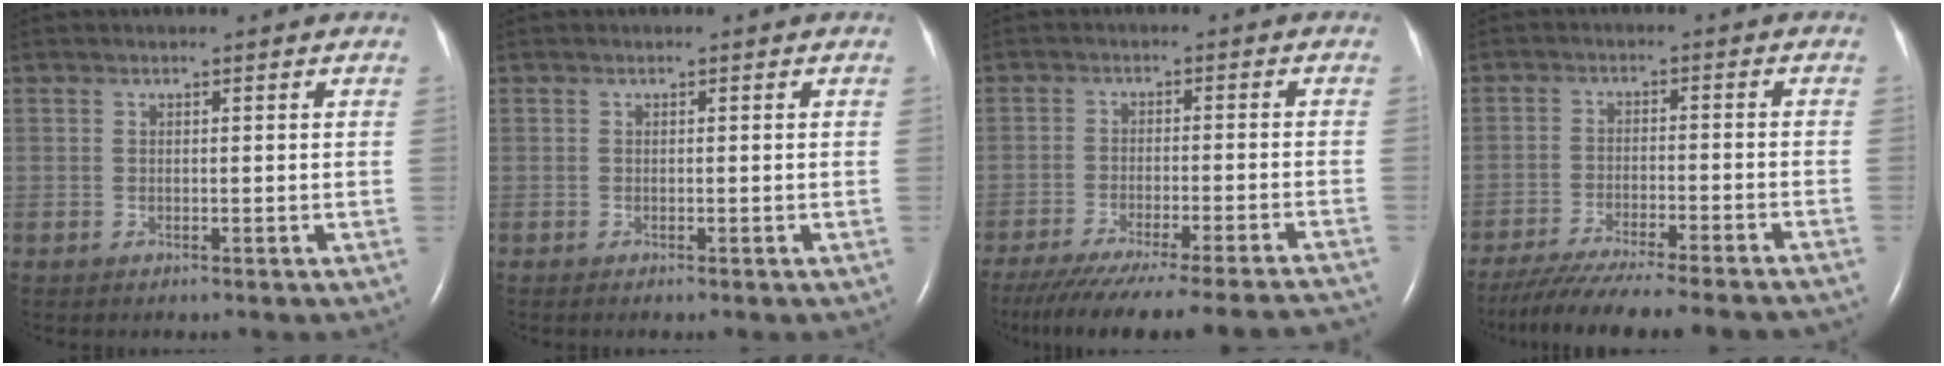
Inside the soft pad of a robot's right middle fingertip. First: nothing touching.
{"total": 0.0}
{"total": 25.2, "force": [-22.9, 0.1, 10.5], "torque": [-0.121, -0.062, -0.307]}
{"total": 20.3, "force": [-18.2, 0.9, 8.9], "torque": [-0.118, -0.043, -0.253]}